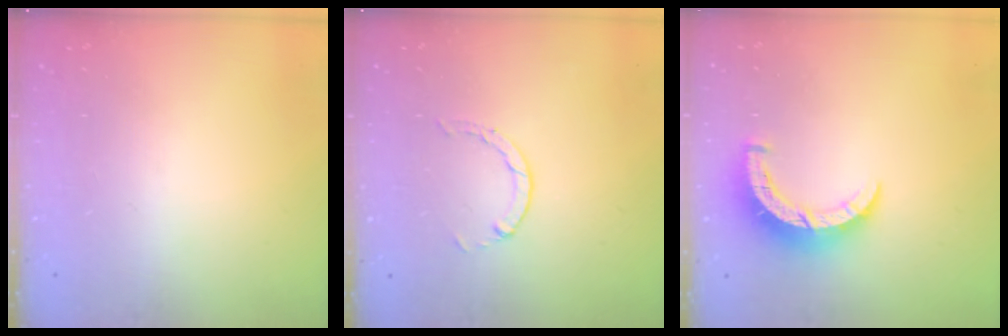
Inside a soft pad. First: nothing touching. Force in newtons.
{"total": 0.6, "press": 0.6, "slide": 0.2}
{"total": 8.0, "press": 8.0, "slide": 0.3}